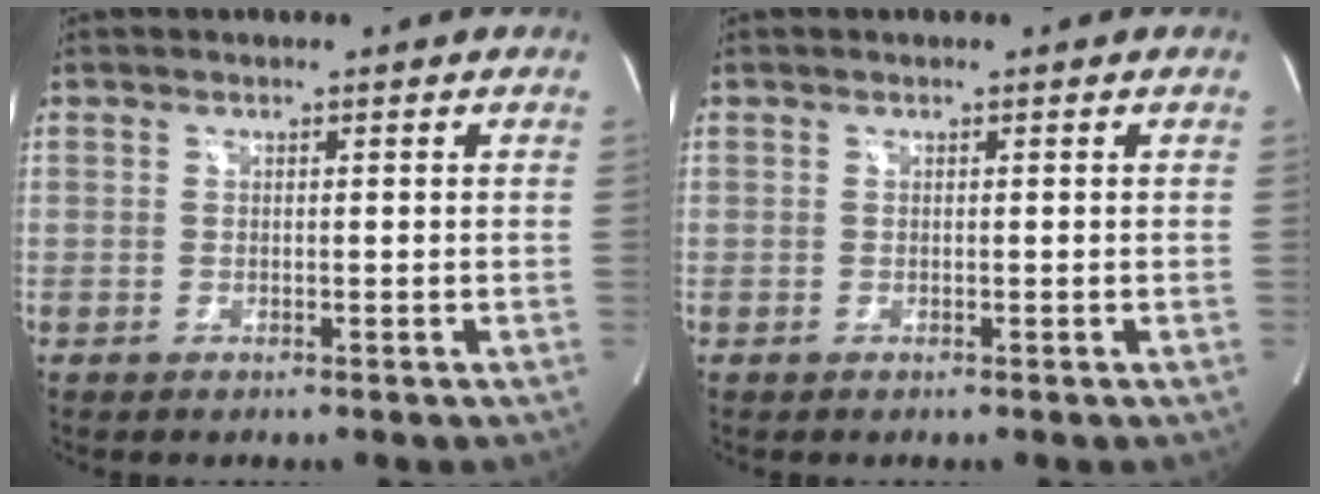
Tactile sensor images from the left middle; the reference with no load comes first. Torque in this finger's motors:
{"motor_torque": [0.00, 0.00, 0.00, 0.00]}